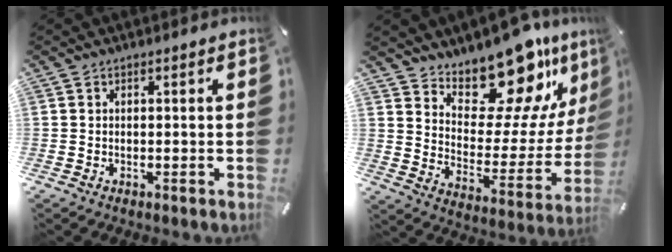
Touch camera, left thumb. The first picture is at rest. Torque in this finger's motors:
{"motor_torque": [2.50, 2.51, 1.39, -1.38, 0.10]}